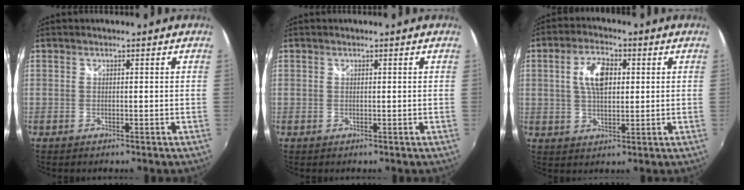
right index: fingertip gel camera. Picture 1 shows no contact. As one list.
[{"total": 0.0}, {"total": 7.6, "force": [1.6, 4.0, 6.2], "torque": [-0.114, 0.012, 0.030]}]